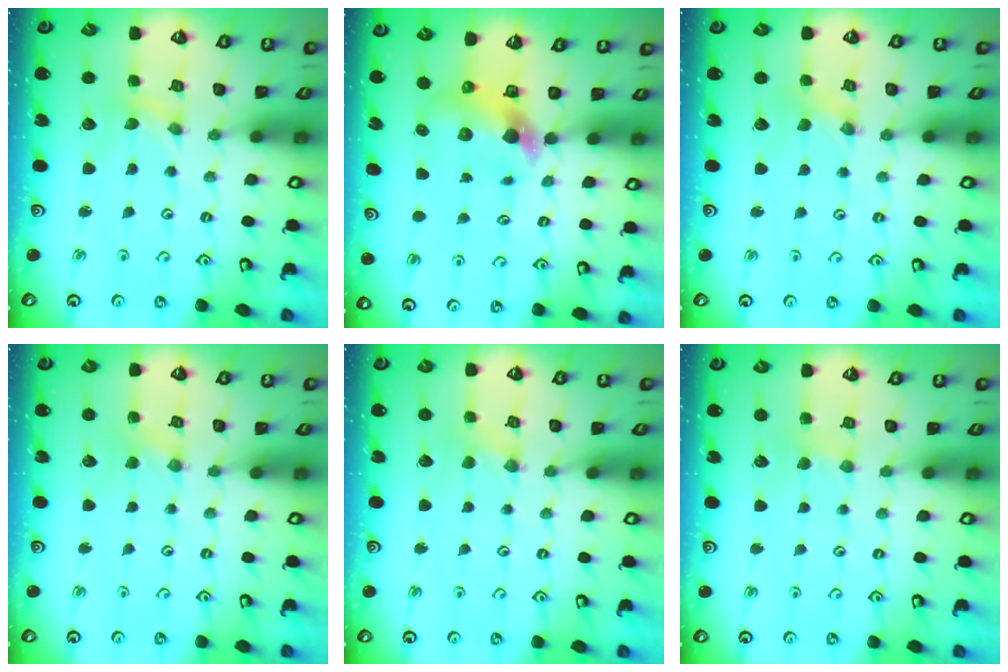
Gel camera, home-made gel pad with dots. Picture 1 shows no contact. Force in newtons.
{"total": 6.1, "press": 6.0, "slide": 0.7}
{"total": 0.0}
{"total": 1.5, "press": 1.5, "slide": 0.3}
{"total": 1.5, "press": 1.4, "slide": 0.3}
{"total": 2.5, "press": 2.4, "slide": 0.4}